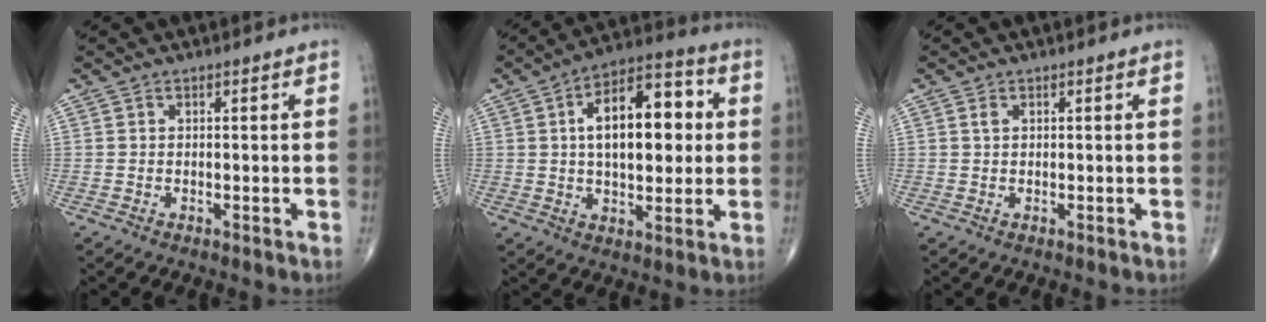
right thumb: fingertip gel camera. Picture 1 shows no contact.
{"total": 17.4, "force": [2.7, 8.9, 14.7], "torque": [-0.202, 0.020, 0.037]}
{"total": 0.9, "force": [0.4, 0.5, 0.6], "torque": [-0.014, 0.003, 0.007]}